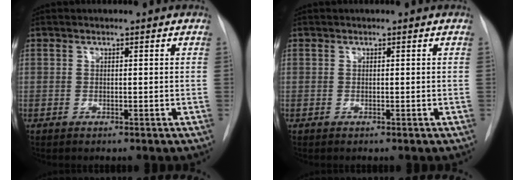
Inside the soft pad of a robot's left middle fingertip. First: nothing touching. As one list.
[{"total": 0.0}]